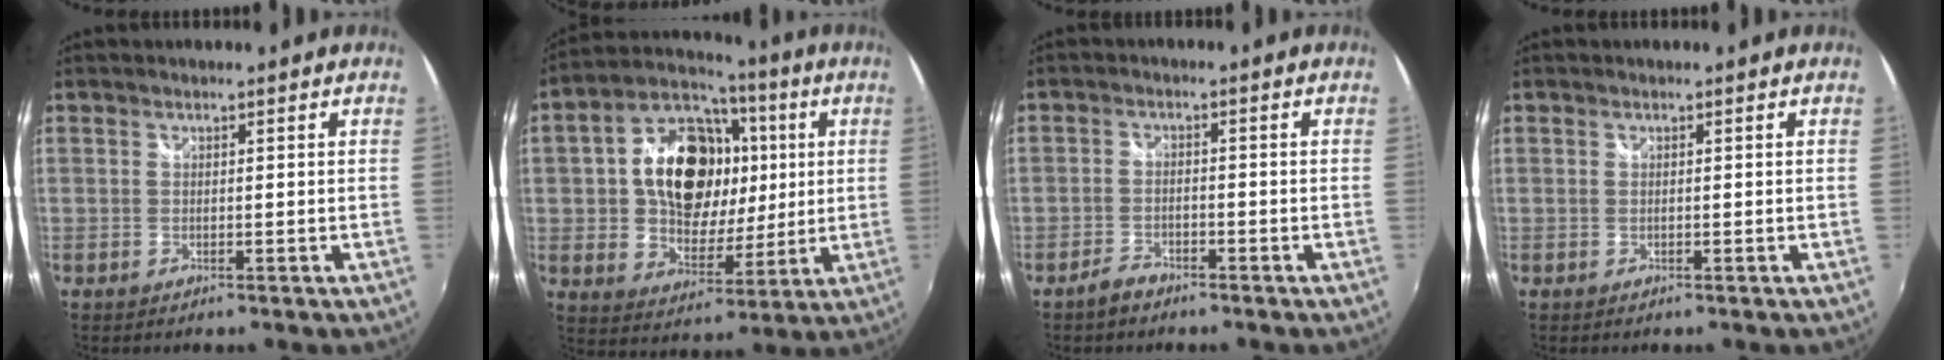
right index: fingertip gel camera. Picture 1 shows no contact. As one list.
[{"total": 21.8, "force": [4.0, 15.5, 14.8], "torque": [-0.318, 0.050, 0.072]}, {"total": 3.2, "force": [-2.6, 1.3, 1.1], "torque": [-0.033, 0.005, -0.047]}, {"total": 0.0}]